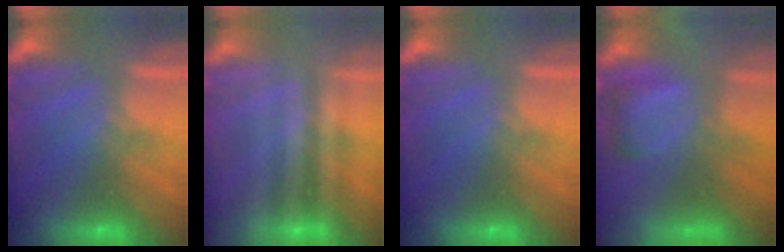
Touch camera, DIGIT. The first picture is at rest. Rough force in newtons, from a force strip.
{"total": 1.9}
{"total": 0.0}
{"total": 5.8}